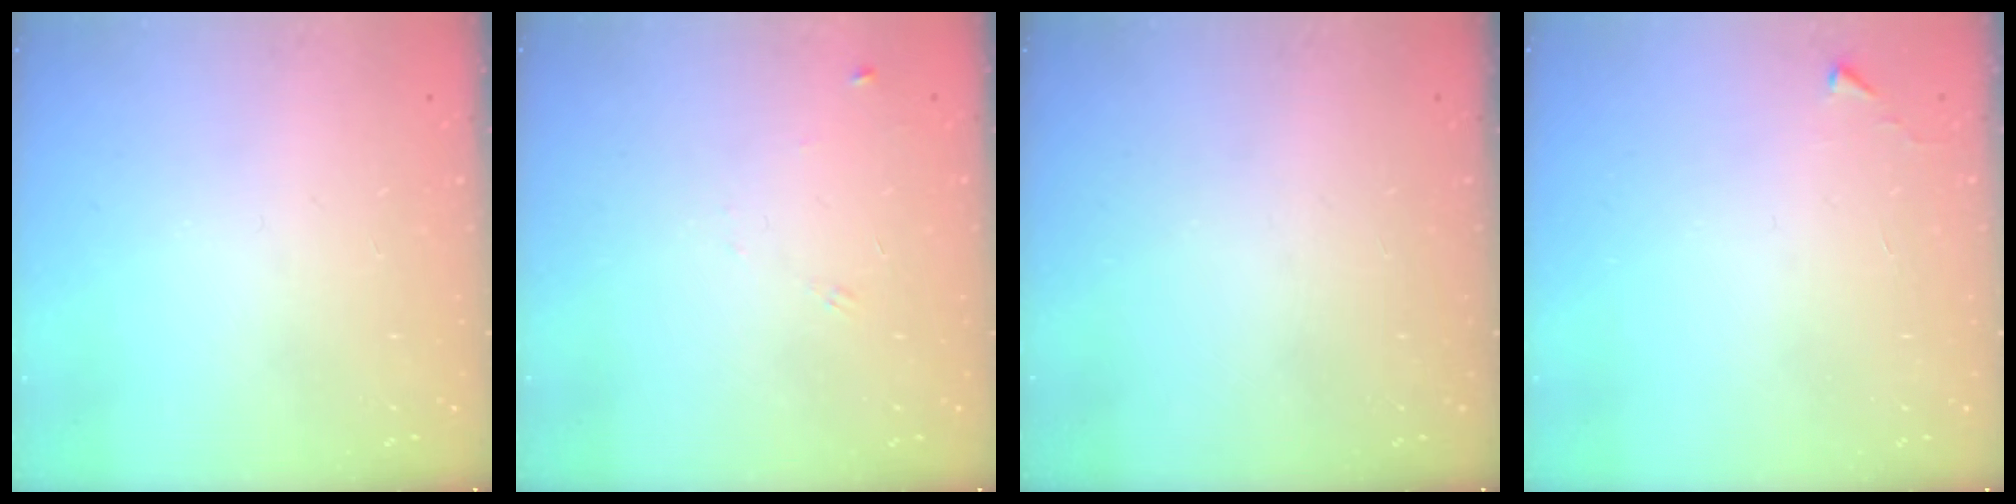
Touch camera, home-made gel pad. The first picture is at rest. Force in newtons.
{"total": 5.7, "press": 5.6, "slide": 0.7}
{"total": 0.0}
{"total": 2.7, "press": 2.6, "slide": 0.4}